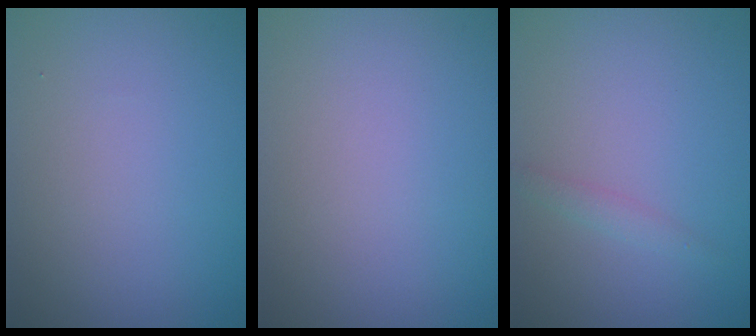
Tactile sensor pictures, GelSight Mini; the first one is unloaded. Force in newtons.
{"total": 0.0}
{"total": 1.0, "press": 1.0, "slide": 0.0}